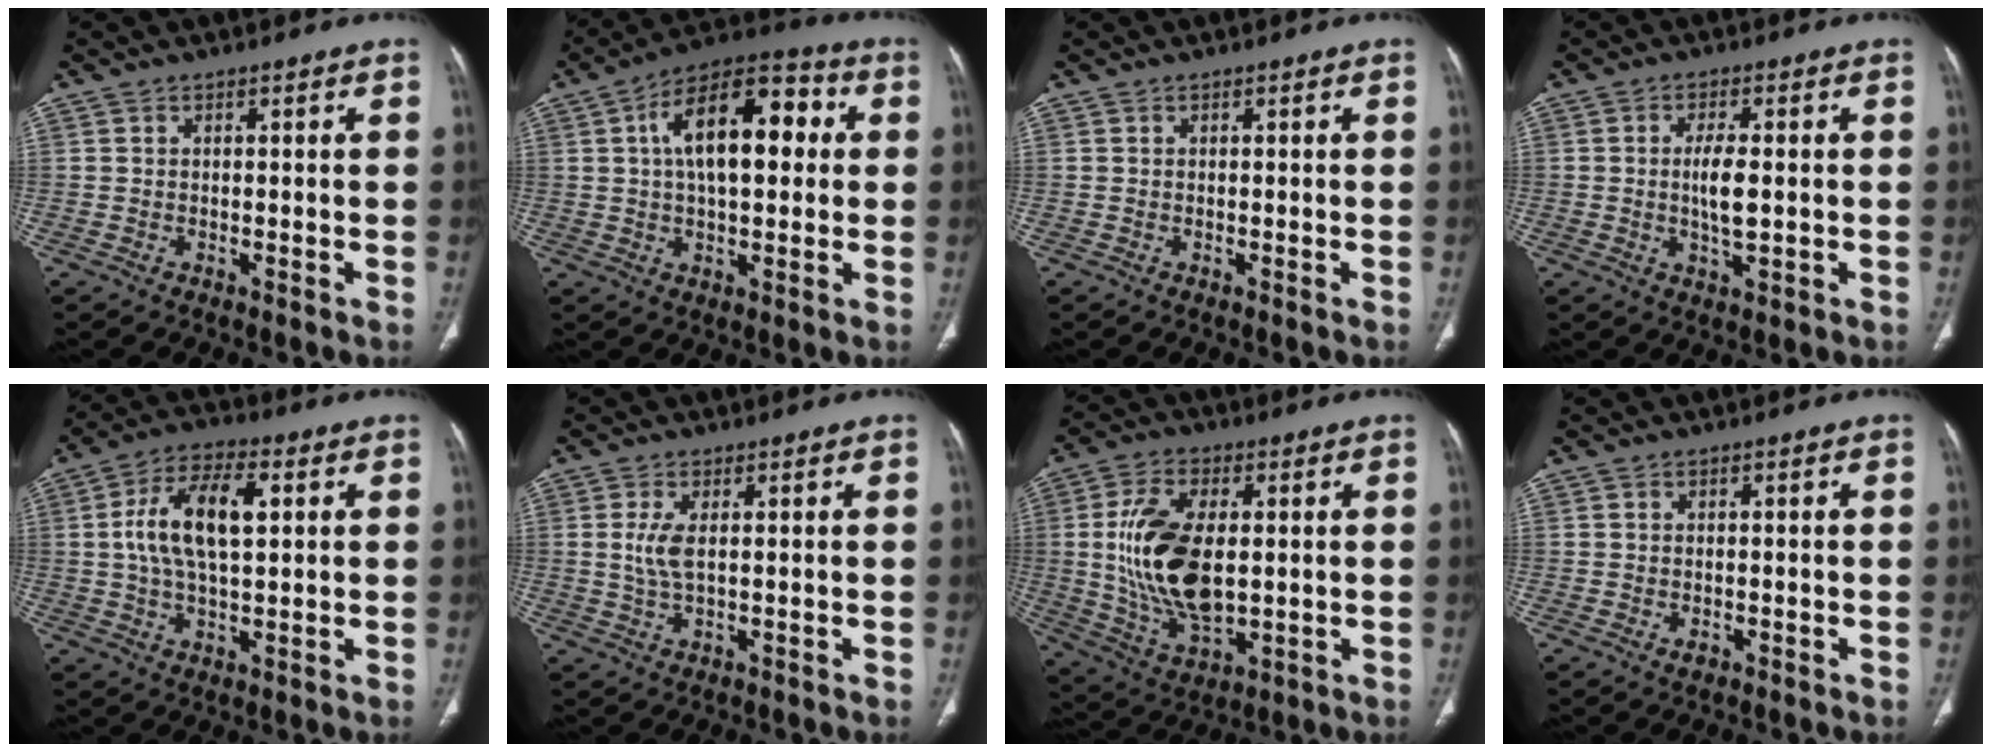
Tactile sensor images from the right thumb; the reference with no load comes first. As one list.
[{"total": 16.7, "force": [3.2, 8.3, 14.2], "torque": [-0.206, 0.029, 0.044]}, {"total": 0.0}, {"total": 5.4, "force": [-0.1, 2.0, 5.1], "torque": [-0.095, -0.006, -0.001]}, {"total": 12.7, "force": [2.3, 6.0, 10.9], "torque": [-0.205, 0.014, 0.040]}, {"total": 3.8, "force": [0.6, 1.2, 3.6], "torque": [-0.092, -0.003, 0.017]}, {"total": 16.8, "force": [0.9, 8.9, 14.2], "torque": [-0.273, -0.011, 0.027]}, {"total": 1.1, "force": [-0.4, 0.8, 0.7], "torque": [-0.010, 0.001, -0.003]}]